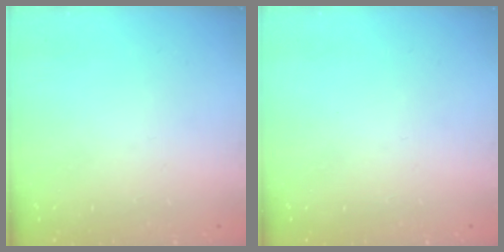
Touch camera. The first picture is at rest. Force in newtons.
{"total": 0.0}